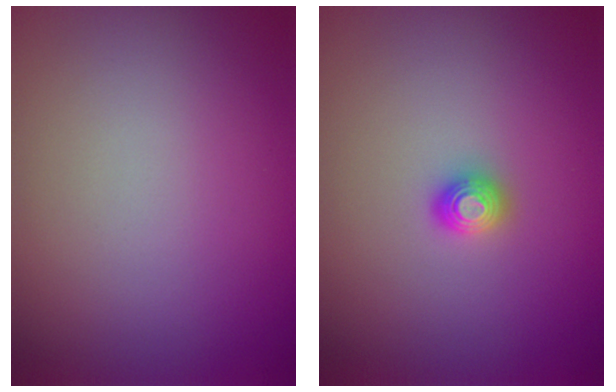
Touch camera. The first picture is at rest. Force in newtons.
{"total": 1.2, "press": 1.2, "slide": 0.1}